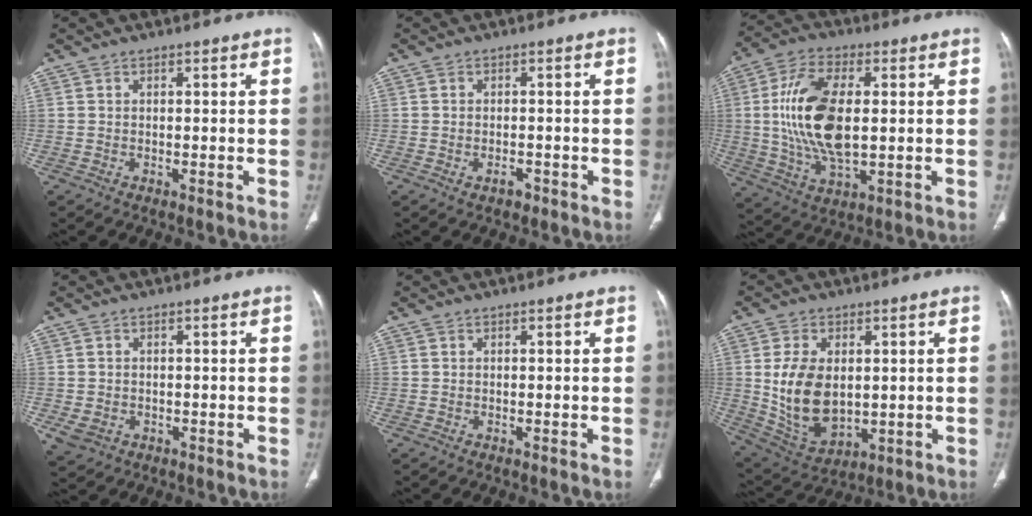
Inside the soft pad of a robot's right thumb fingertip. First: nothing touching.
{"total": 1.8, "force": [-1.0, 1.1, 1.0], "torque": [-0.017, 0.007, -0.013]}
{"total": 16.6, "force": [1.2, 8.3, 14.3], "torque": [-0.285, -0.003, 0.027]}
{"total": 3.5, "force": [-0.9, 2.9, 1.7], "torque": [-0.037, 0.002, -0.003]}
{"total": 0.0}
{"total": 13.7, "force": [1.0, 8.7, 10.5], "torque": [-0.181, -0.012, 0.042]}